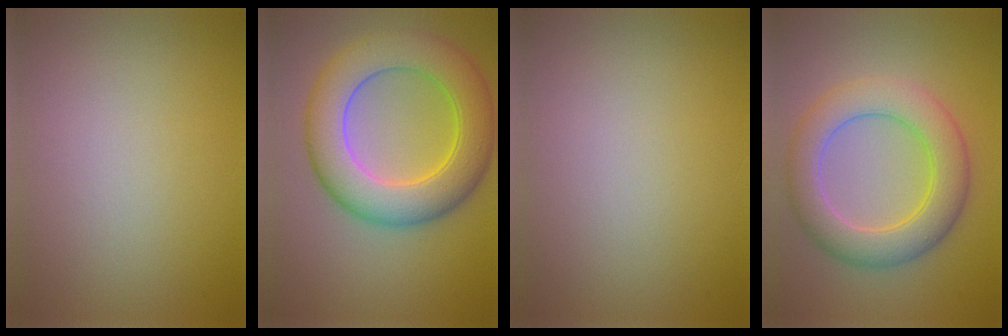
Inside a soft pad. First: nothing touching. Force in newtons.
{"total": 8.8, "press": 8.8, "slide": 0.3}
{"total": 0.0}
{"total": 6.4, "press": 6.4, "slide": 0.4}